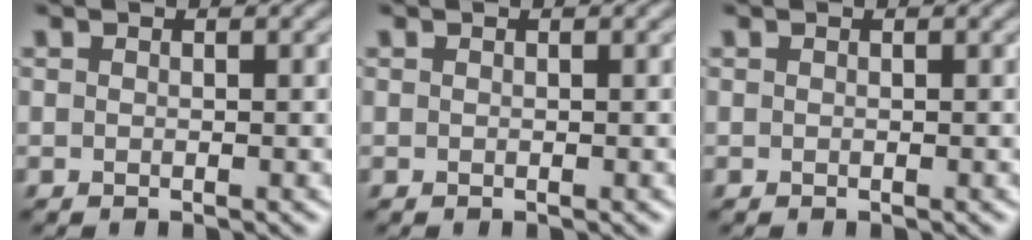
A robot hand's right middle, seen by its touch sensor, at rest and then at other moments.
{"total": 0.0}
{"total": 0.0}